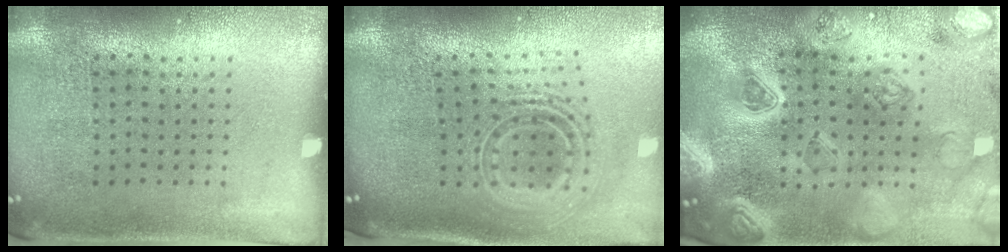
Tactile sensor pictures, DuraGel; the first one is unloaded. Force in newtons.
{"total": 2.7, "press": 1.8, "slide": 1.9}
{"total": 5.1, "press": 4.4, "slide": 2.6}